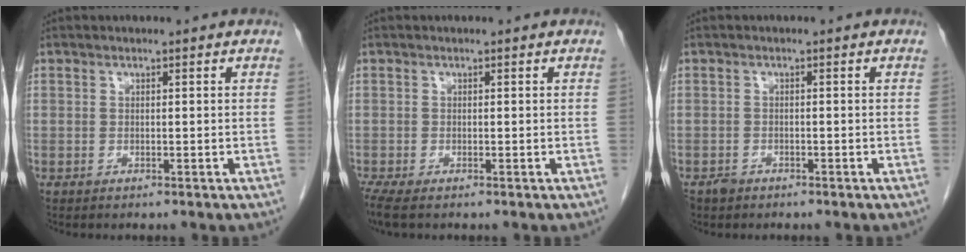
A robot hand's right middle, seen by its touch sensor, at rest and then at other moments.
{"total": 2.9, "force": [-2.3, 0.6, 1.7], "torque": [-0.037, -0.011, -0.041]}
{"total": 1.3, "force": [-1.0, 0.8, 0.2], "torque": [-0.010, 0.001, -0.016]}